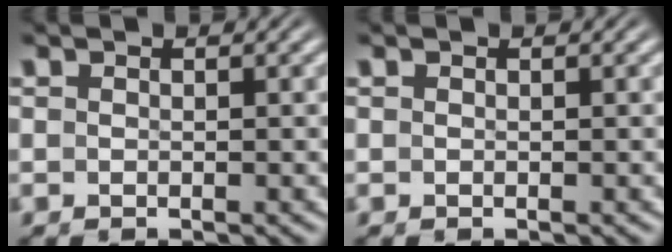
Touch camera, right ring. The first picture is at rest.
{"total": 0.0}